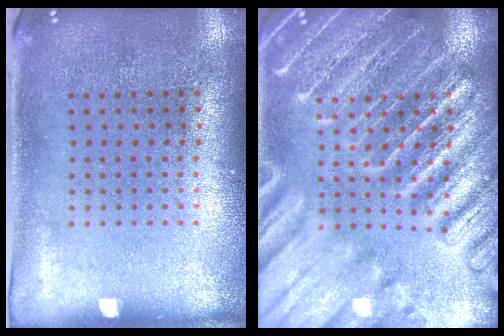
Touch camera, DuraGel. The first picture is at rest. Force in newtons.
{"total": 6.2, "press": 6.1, "slide": 0.8}